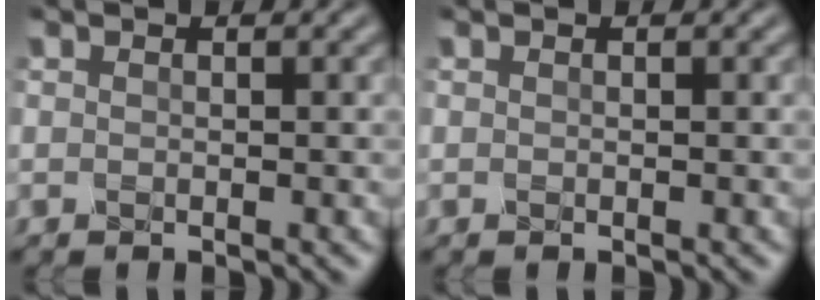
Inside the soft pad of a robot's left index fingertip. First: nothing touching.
{"total": 0.0}